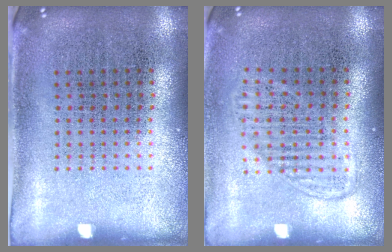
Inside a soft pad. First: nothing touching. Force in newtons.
{"total": 1.3, "press": 1.2, "slide": 0.6}